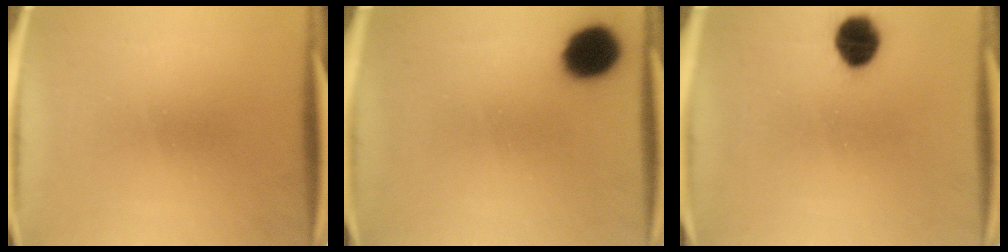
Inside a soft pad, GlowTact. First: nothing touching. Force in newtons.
{"total": 12.1}
{"total": 7.6}